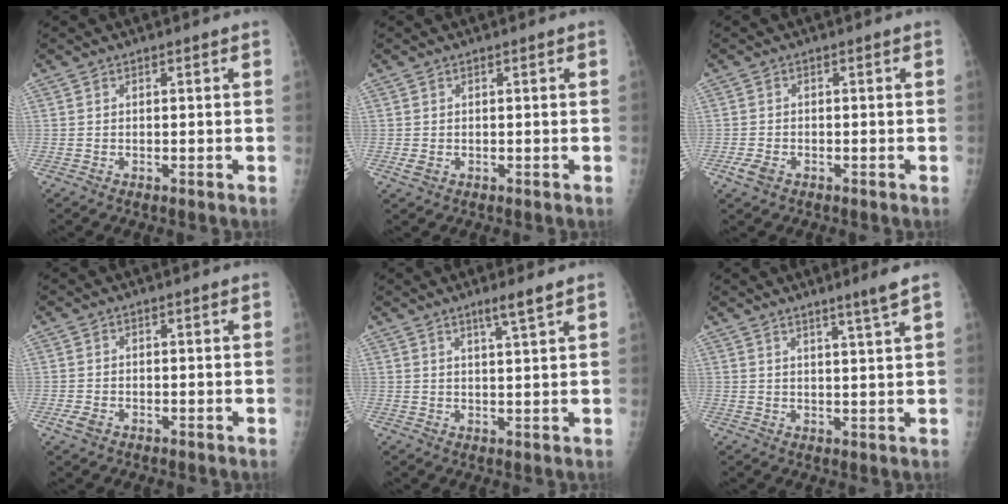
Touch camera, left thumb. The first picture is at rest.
{"total": 1.6, "force": [-0.2, 1.3, 0.9], "torque": [-0.016, -0.002, 0.000]}
{"total": 2.6, "force": [-1.3, 1.7, 1.5], "torque": [-0.030, 0.000, -0.023]}
{"total": 2.1, "force": [-0.9, 1.4, 1.2], "torque": [-0.023, -0.001, -0.017]}
{"total": 3.7, "force": [2.5, -0.1, 2.7], "torque": [-0.048, -0.020, 0.046]}
{"total": 4.1, "force": [2.8, -0.9, 2.8], "torque": [-0.045, -0.023, 0.049]}